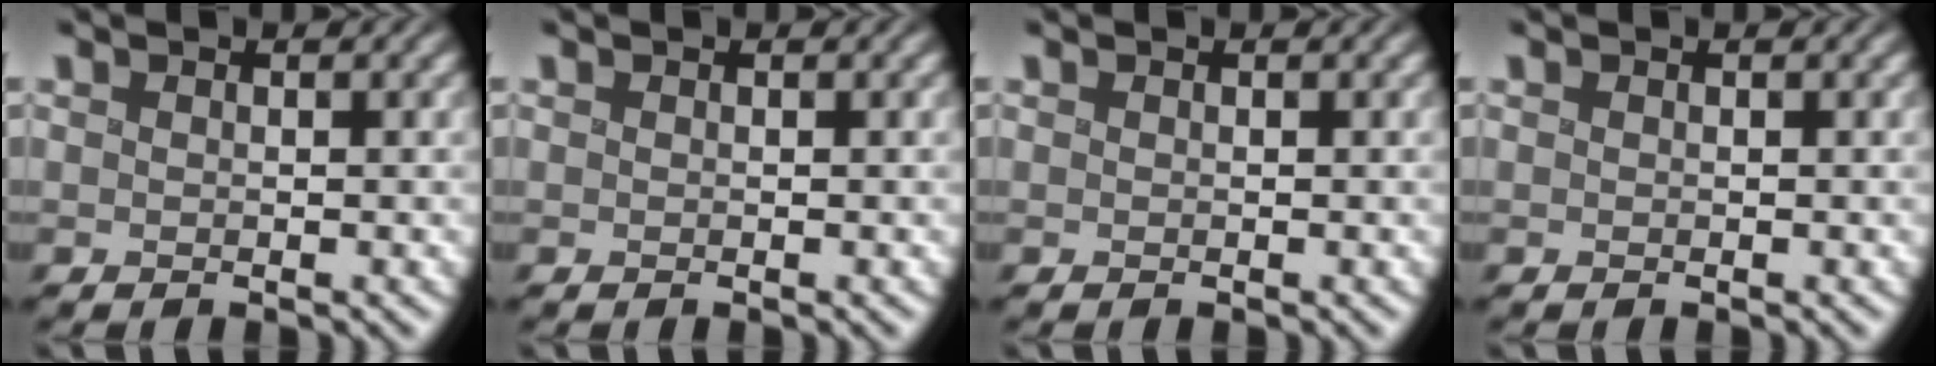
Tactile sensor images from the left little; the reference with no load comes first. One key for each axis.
{"total": 0.0}
{"total": 0.0}
{"total": 0.0}